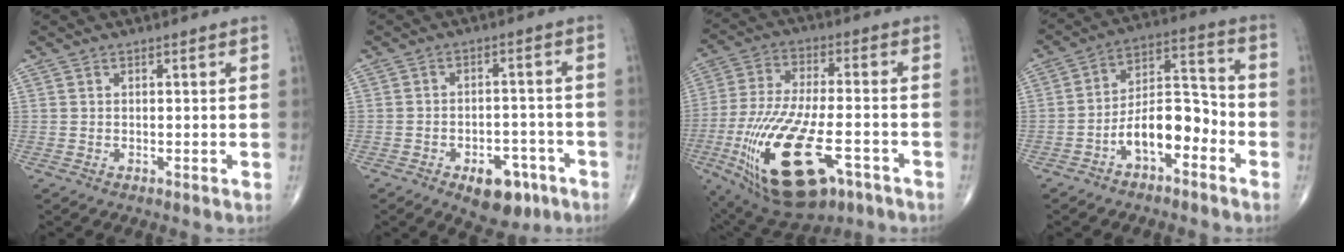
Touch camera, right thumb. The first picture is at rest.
{"total": 9.1, "force": [-4.9, 5.2, 5.7], "torque": [-0.055, 0.030, -0.062]}
{"total": 24.8, "force": [-9.8, 10.5, 20.2], "torque": [-0.444, -0.003, -0.157]}
{"total": 11.1, "force": [-4.9, 5.6, 8.2], "torque": [-0.119, 0.059, -0.088]}